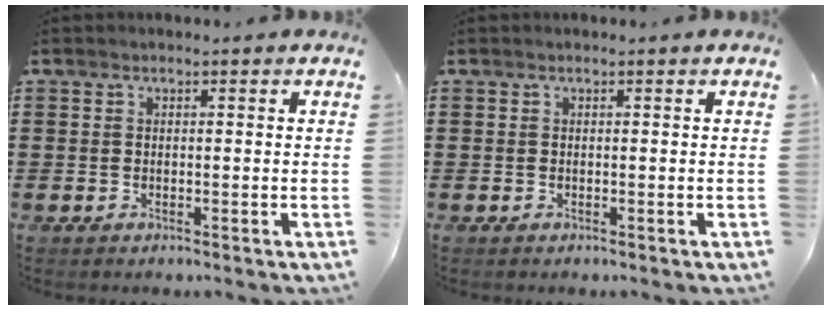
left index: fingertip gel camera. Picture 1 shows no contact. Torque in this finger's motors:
{"motor_torque": [0.00, 0.00, 0.00, 0.00]}